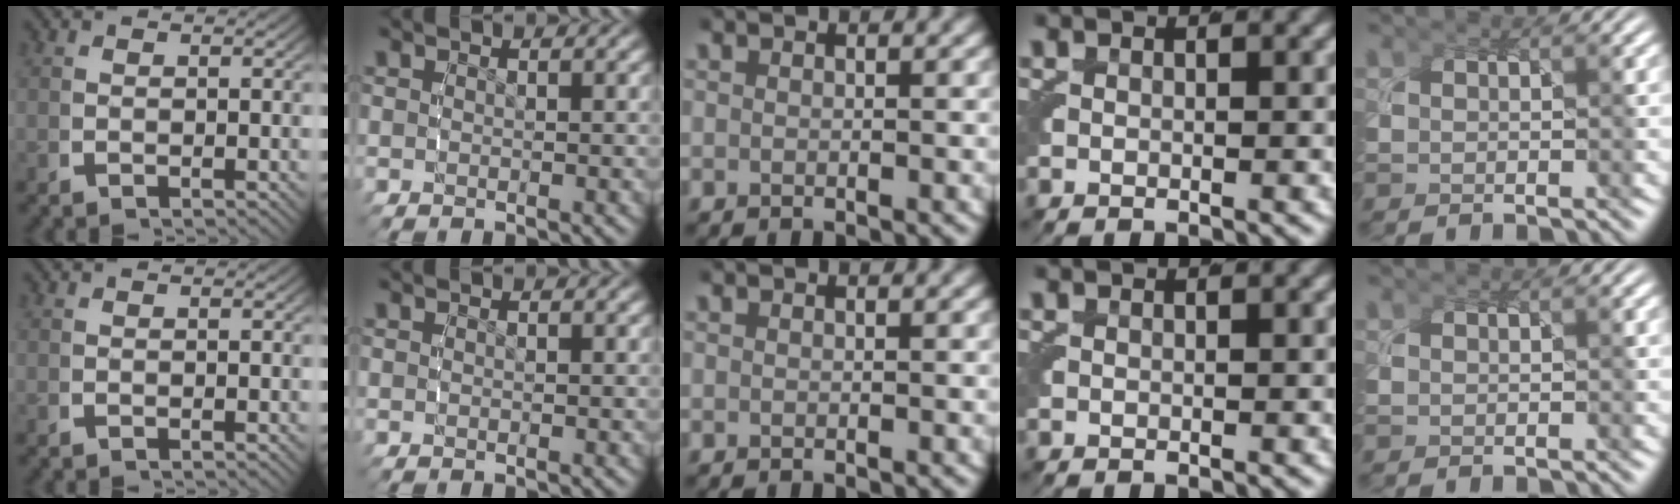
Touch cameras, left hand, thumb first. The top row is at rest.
{}